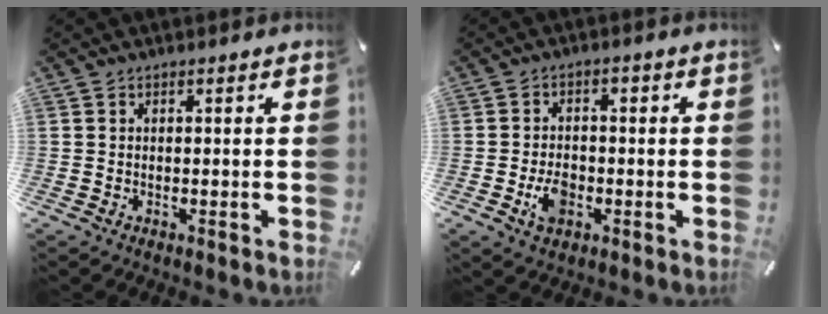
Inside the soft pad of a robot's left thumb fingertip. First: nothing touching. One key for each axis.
{"total": 6.2, "fx": -2.1, "fy": 4.2, "fz": 4.0, "tx": -0.076, "ty": 0.005, "tz": -0.041}